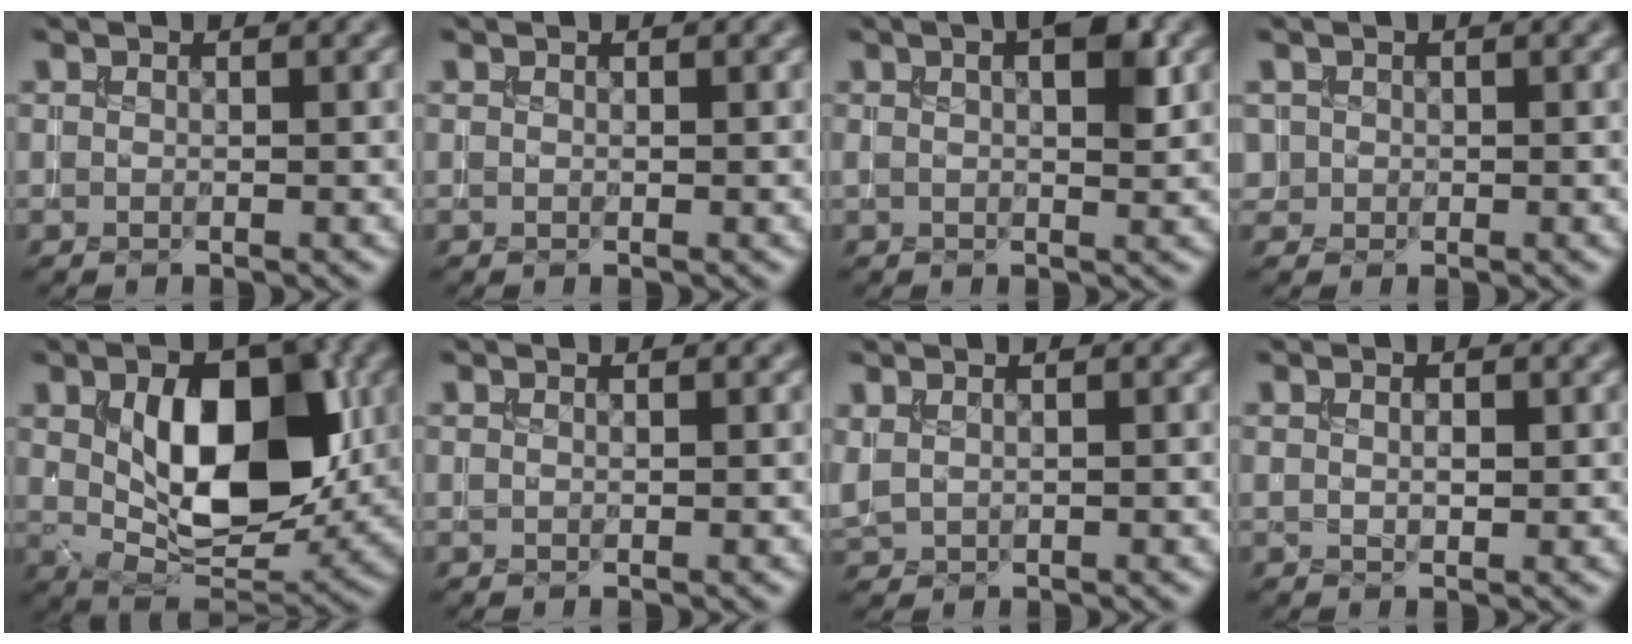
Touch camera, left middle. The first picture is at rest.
{"total": 0.0}
{"total": 4.0, "force": [1.5, 1.1, 3.5], "torque": [-0.047, 0.006, 0.020]}
{"total": 1.0, "force": [0.1, 1.0, 0.1], "torque": [0.007, -0.003, 0.000]}
{"total": 10.5, "force": [1.5, 5.9, 8.6], "torque": [-0.137, -0.008, 0.031]}
{"total": 0.0}
{"total": 1.2, "force": [0.6, 0.8, 0.7], "torque": [-0.023, 0.002, 0.019]}
{"total": 0.9, "force": [0.2, 0.4, 0.8], "torque": [-0.014, 0.000, 0.004]}